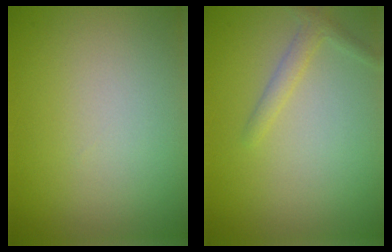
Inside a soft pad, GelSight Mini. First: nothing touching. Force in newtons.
{"total": 1.6, "press": 1.6, "slide": 0.1}